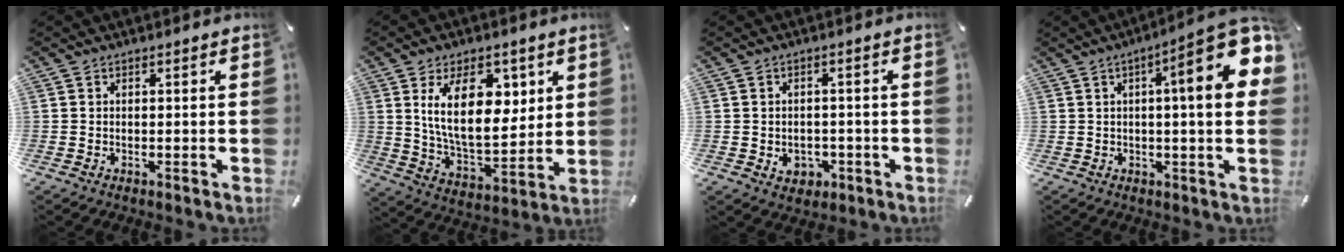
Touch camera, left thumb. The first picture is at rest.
{"total": 17.3, "force": [6.8, 9.5, 12.8], "torque": [-0.222, -0.016, 0.116]}
{"total": 4.1, "force": [-1.1, 3.5, 1.9], "torque": [-0.024, -0.003, -0.022]}
{"total": 17.5, "force": [5.5, 3.3, 16.3], "torque": [-0.228, -0.035, 0.070]}